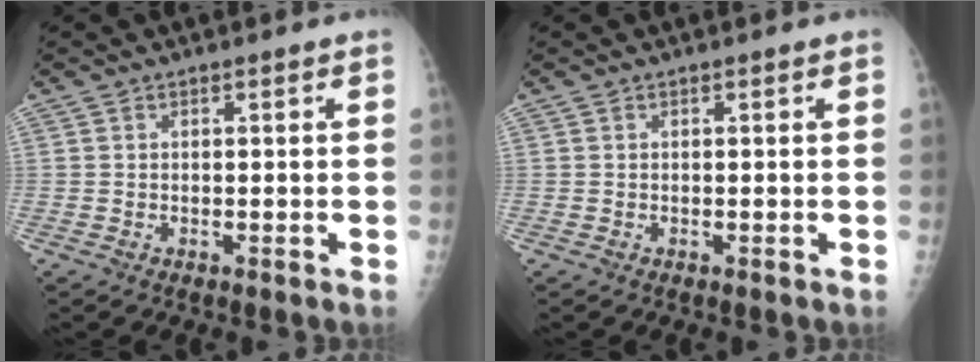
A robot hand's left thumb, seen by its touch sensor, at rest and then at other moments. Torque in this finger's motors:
{"motor_torque": [0.01, 0.01, 0.00, 0.00, 0.00]}